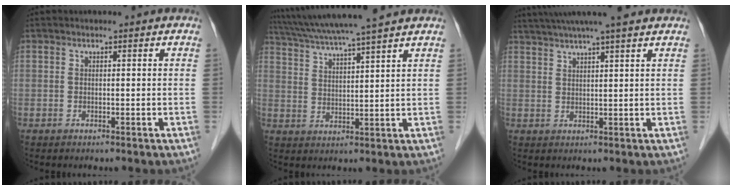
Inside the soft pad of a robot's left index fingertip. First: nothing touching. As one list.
[{"total": 14.0, "force": [12.1, -0.8, 6.9], "torque": [-0.127, 0.028, 0.189]}, {"total": 12.8, "force": [11.0, 0.0, 6.6], "torque": [-0.117, 0.038, 0.156]}]